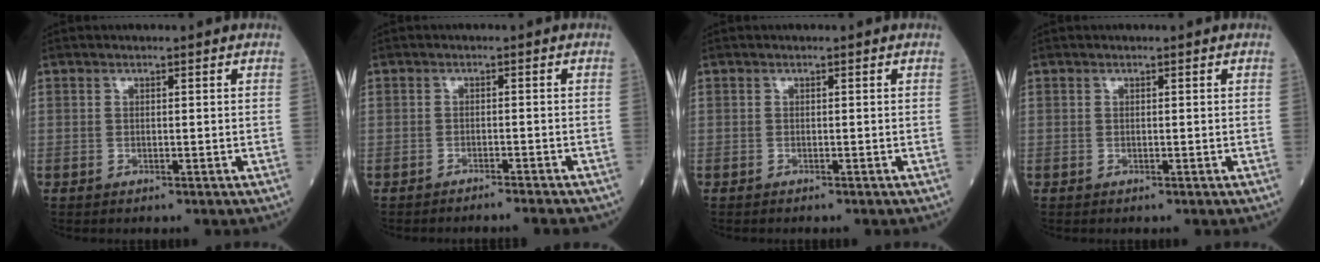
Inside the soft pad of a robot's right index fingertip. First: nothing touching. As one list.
[{"total": 4.7, "force": [-4.4, 0.1, 1.5], "torque": [-0.016, -0.008, -0.057]}, {"total": 0.7, "force": [-0.6, 0.0, 0.3], "torque": [0.000, -0.001, -0.010]}, {"total": 0.0}]